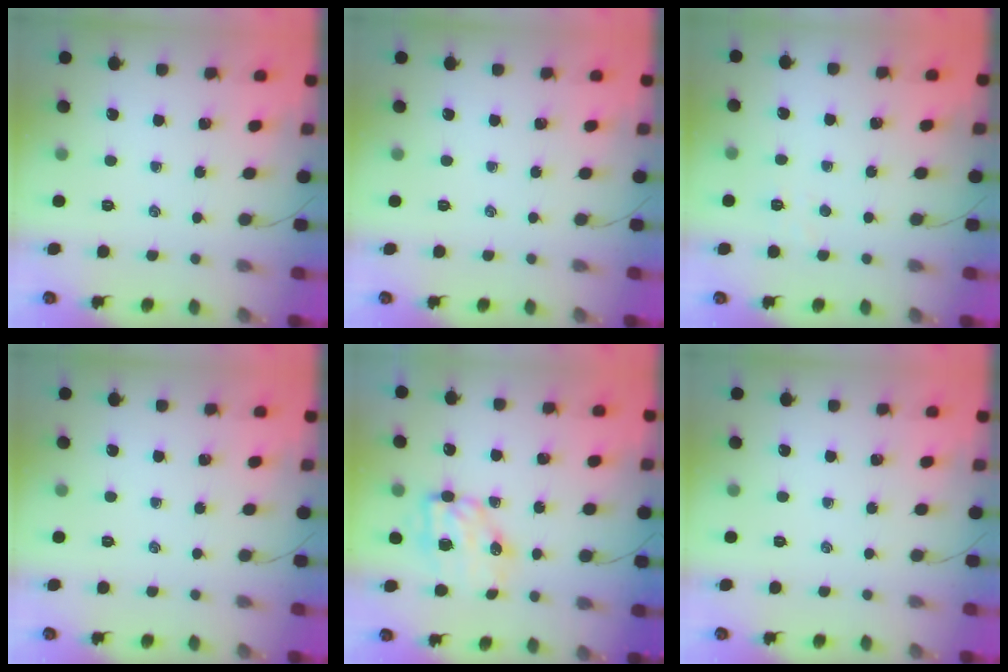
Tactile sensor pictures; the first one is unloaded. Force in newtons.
{"total": 0.0}
{"total": 2.5, "press": 2.4, "slide": 0.6}
{"total": 0.0}
{"total": 9.1, "press": 9.0, "slide": 1.4}
{"total": 0.0}